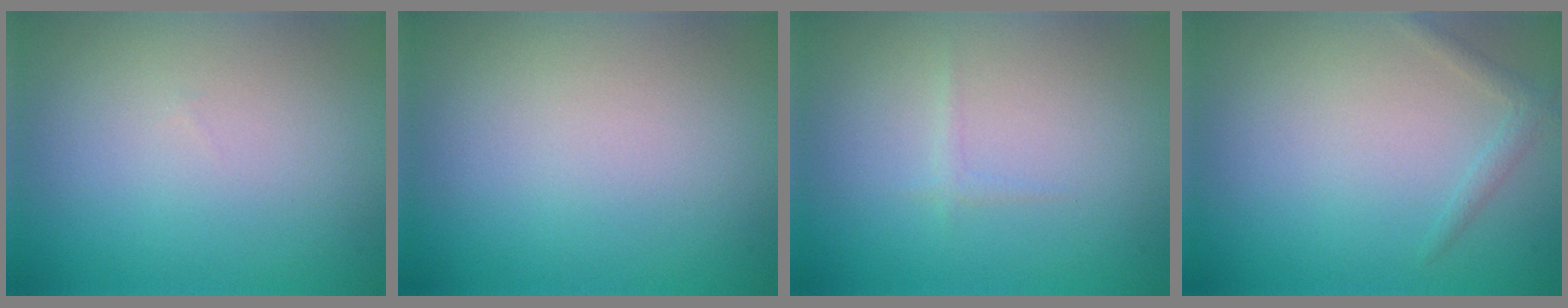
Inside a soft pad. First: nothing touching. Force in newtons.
{"total": 0.0}
{"total": 0.6, "press": 0.6, "slide": 0.0}
{"total": 1.1, "press": 1.1, "slide": 0.1}